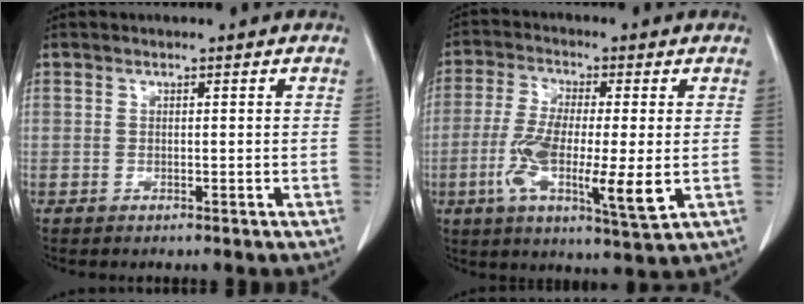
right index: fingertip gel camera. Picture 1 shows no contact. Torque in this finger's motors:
{"motor_torque": [1.39, -0.21, 0.55, 0.21]}